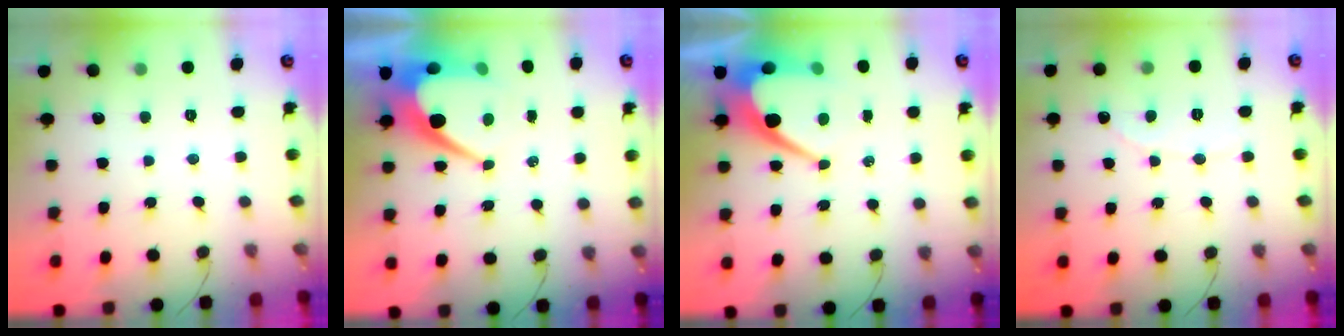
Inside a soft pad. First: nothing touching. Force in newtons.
{"total": 10.9, "press": 10.9, "slide": 0.9}
{"total": 12.2, "press": 12.2, "slide": 0.8}
{"total": 1.9, "press": 1.9, "slide": 0.1}